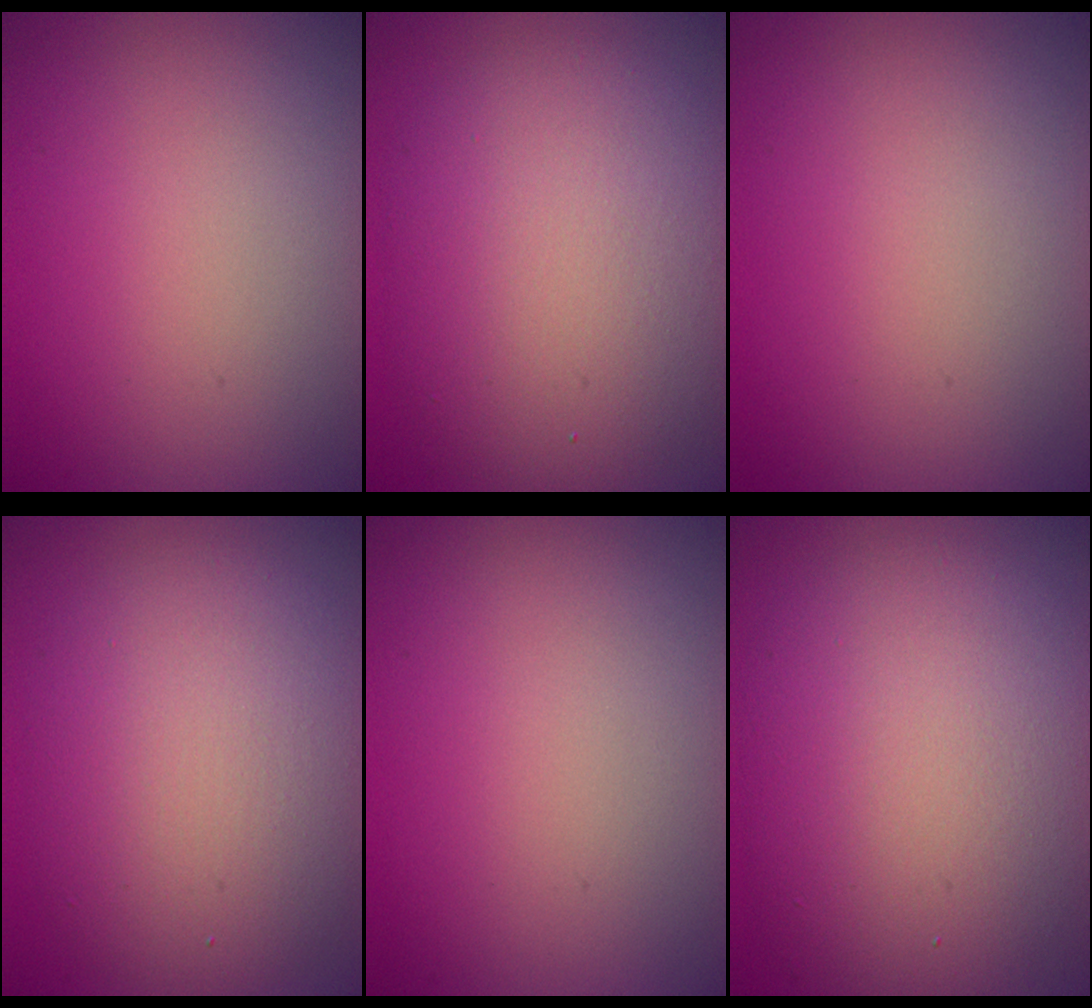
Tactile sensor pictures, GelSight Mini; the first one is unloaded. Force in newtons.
{"total": 8.2, "press": 8.2, "slide": 0.5}
{"total": 0.0}
{"total": 7.5, "press": 7.5, "slide": 0.3}
{"total": 0.0}
{"total": 10.7, "press": 10.7, "slide": 0.7}